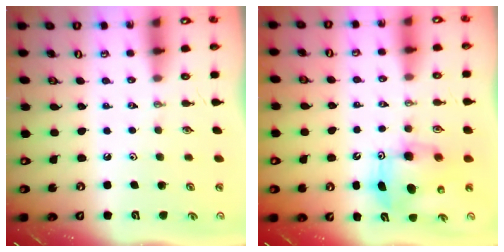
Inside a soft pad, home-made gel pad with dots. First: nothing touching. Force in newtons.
{"total": 9.0, "press": 8.8, "slide": 2.0}